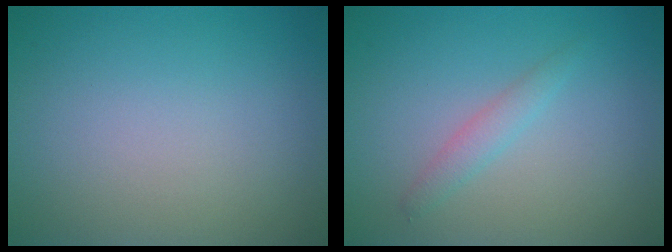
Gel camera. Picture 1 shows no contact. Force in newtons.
{"total": 1.5, "press": 1.5, "slide": 0.1}